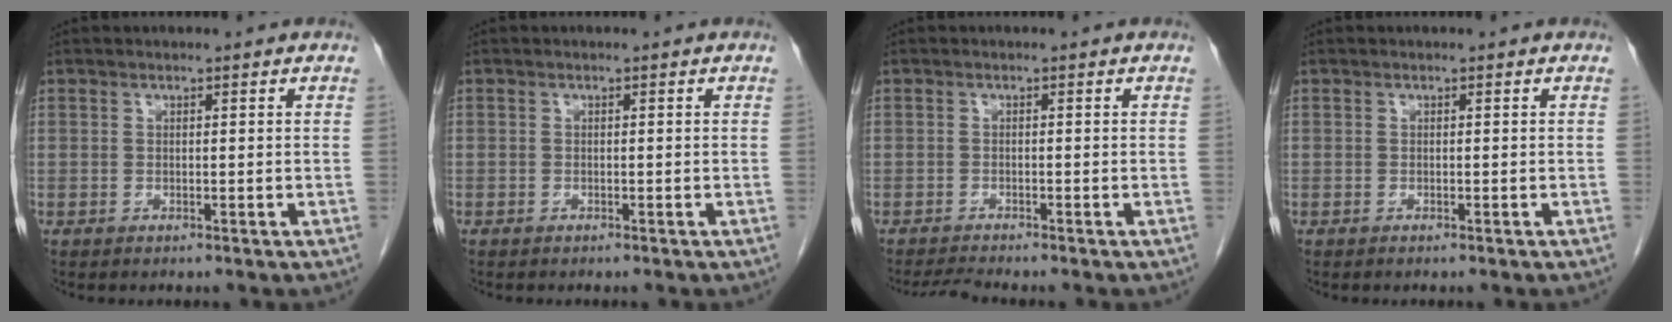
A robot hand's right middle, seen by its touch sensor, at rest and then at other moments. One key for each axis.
{"total": 0.0}
{"total": 2.4, "fx": -2.2, "fy": -0.7, "fz": 0.4, "tx": -0.014, "ty": -0.014, "tz": -0.042}
{"total": 0.0}